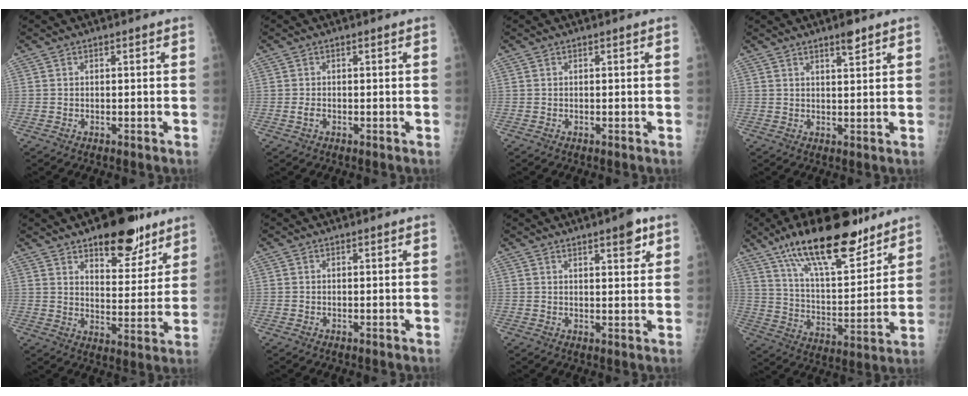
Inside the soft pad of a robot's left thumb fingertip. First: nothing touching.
{"total": 1.1, "force": [-0.4, 0.7, 0.8], "torque": [-0.017, -0.001, -0.008]}
{"total": 0.0}
{"total": 3.2, "force": [2.4, 0.7, 2.1], "torque": [-0.028, -0.017, 0.037]}
{"total": 14.6, "force": [9.8, 6.5, 8.6], "torque": [-0.070, -0.059, 0.146]}
{"total": 0.0}
{"total": 5.0, "force": [2.9, 1.5, 3.8], "torque": [-0.041, -0.013, 0.037]}
{"total": 22.0, "force": [15.4, 7.4, 14.0], "torque": [-0.197, -0.065, 0.259]}